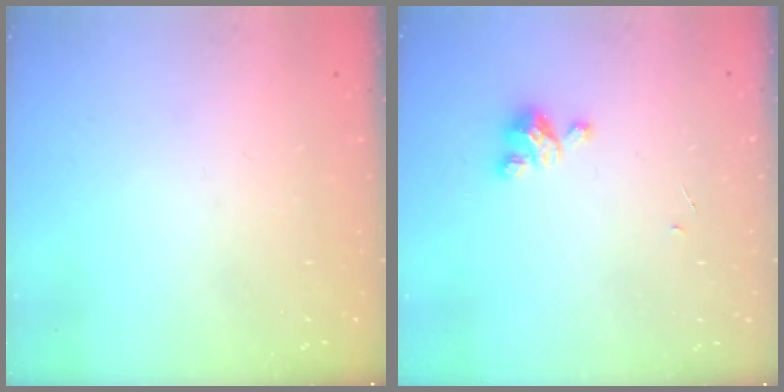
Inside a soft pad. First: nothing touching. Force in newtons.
{"total": 3.9, "press": 3.9, "slide": 0.2}